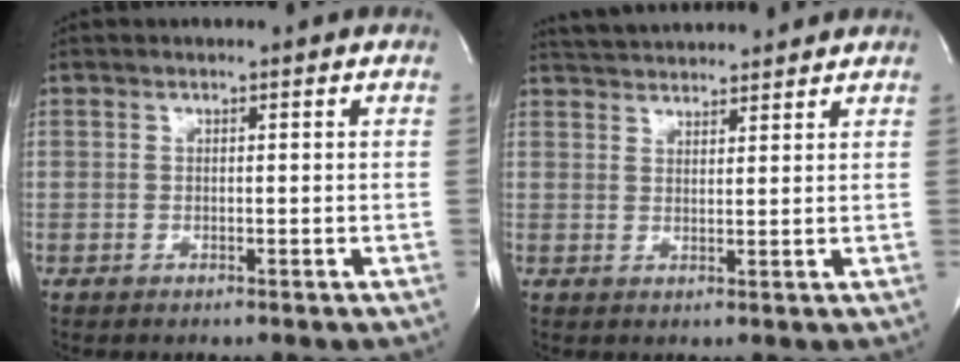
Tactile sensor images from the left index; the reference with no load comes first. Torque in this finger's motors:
{"motor_torque": [-0.09, -0.22, 0.22, 0.10]}